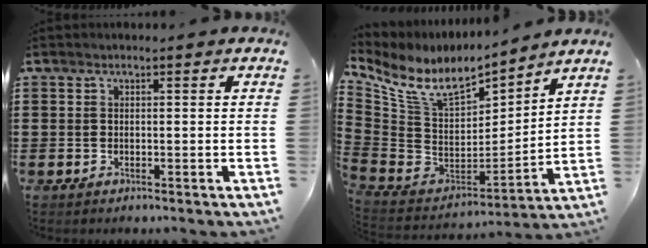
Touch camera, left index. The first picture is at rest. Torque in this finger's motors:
{"motor_torque": [2.14, 0.00, 0.45, 0.09]}